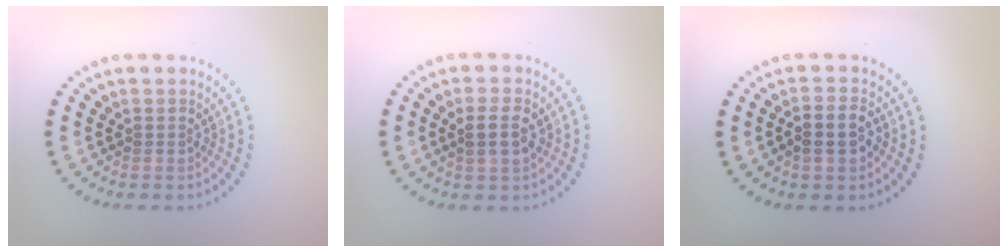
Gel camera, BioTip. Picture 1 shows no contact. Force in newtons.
{"total": 2.2, "press": 2.2, "slide": 0.2}
{"total": 2.7, "press": 2.6, "slide": 0.8}